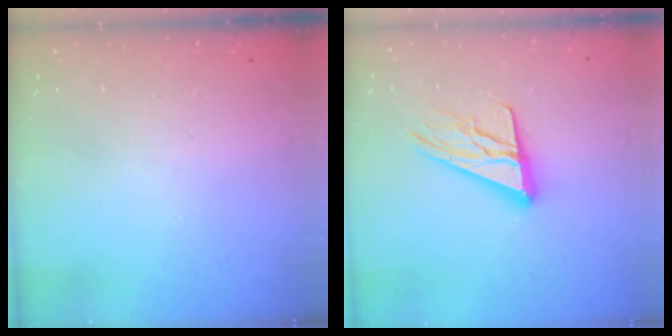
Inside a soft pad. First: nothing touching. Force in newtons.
{"total": 15.9, "press": 15.6, "slide": 2.7}